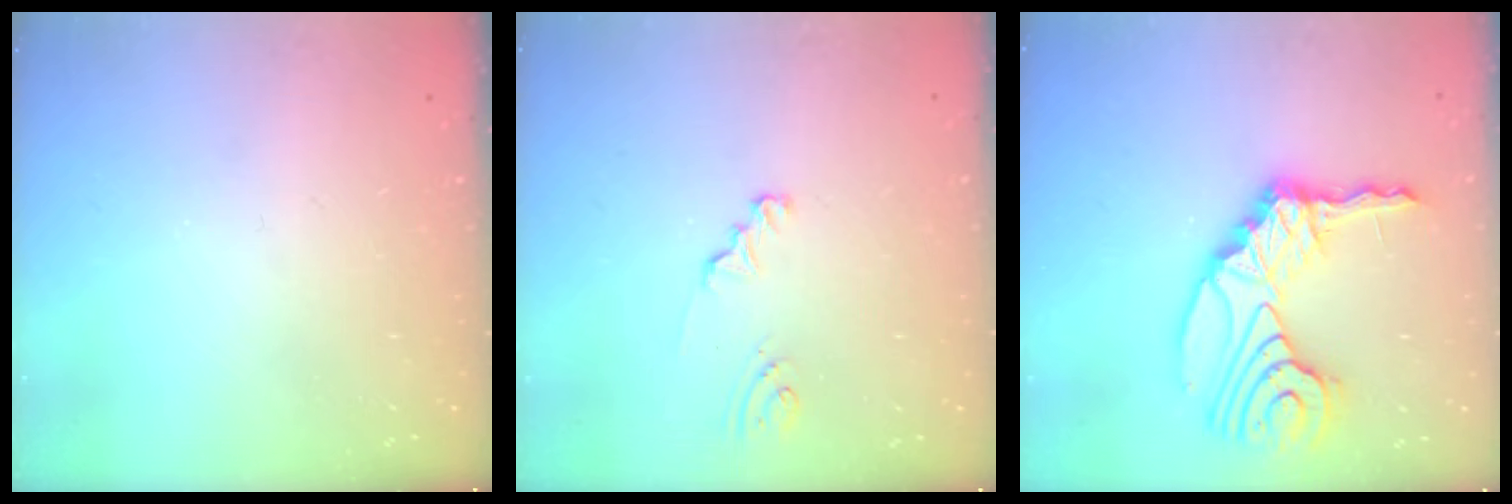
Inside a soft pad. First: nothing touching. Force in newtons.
{"total": 1.5, "press": 1.4, "slide": 0.1}
{"total": 18.5, "press": 18.2, "slide": 3.2}